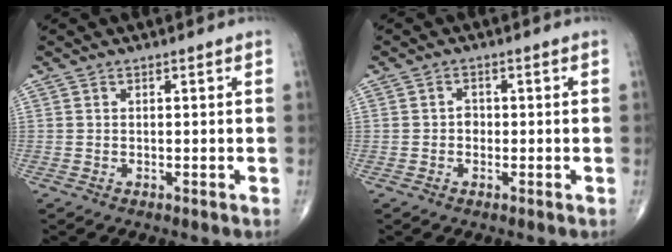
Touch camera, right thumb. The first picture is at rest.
{"total": 1.6, "force": [-0.3, 1.3, 0.8], "torque": [-0.002, 0.006, -0.008]}